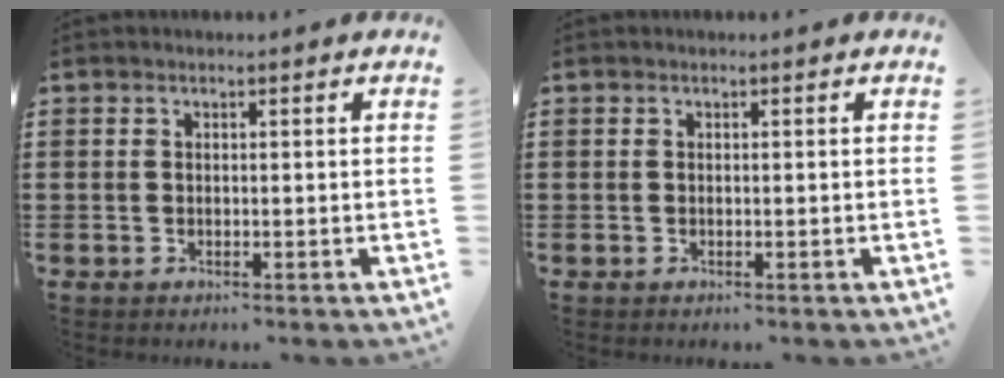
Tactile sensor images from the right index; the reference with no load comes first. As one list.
[{"total": 0.0}]